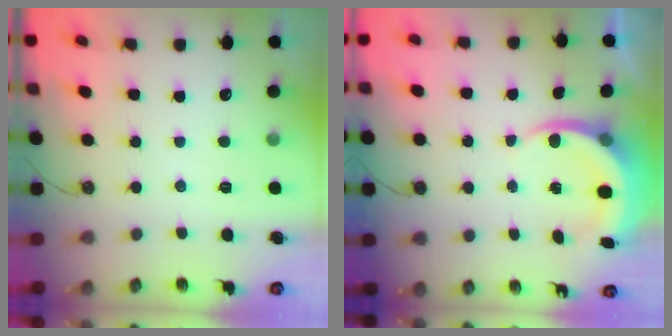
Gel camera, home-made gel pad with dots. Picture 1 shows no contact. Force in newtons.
{"total": 6.0, "press": 6.0, "slide": 0.7}